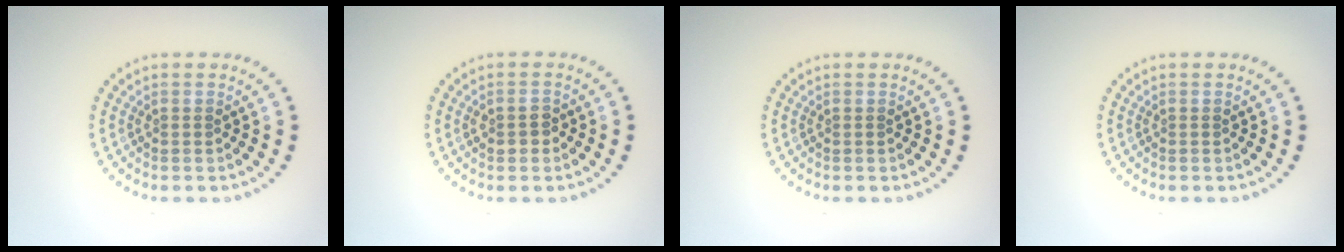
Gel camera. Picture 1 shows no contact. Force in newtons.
{"total": 1.5, "press": 1.5, "slide": 0.1}
{"total": 0.0}
{"total": 0.0}